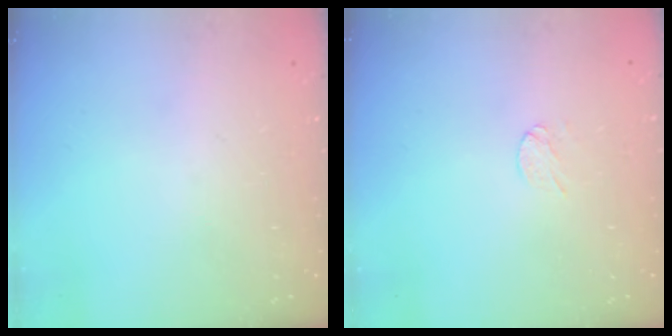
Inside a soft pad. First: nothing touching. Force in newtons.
{"total": 3.0, "press": 3.0, "slide": 0.2}